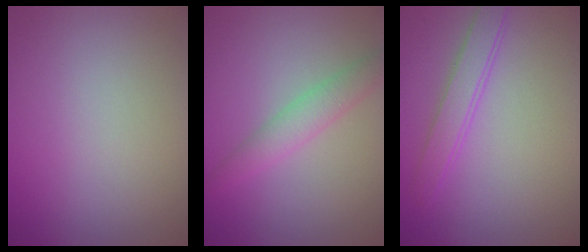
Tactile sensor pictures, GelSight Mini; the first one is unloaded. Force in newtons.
{"total": 2.6, "press": 2.6, "slide": 0.0}
{"total": 2.4, "press": 2.4, "slide": 0.1}